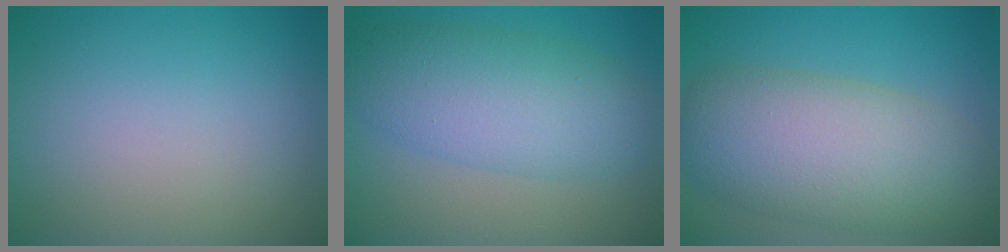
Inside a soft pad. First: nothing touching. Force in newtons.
{"total": 6.6, "press": 6.6, "slide": 0.2}
{"total": 9.0, "press": 8.9, "slide": 0.5}